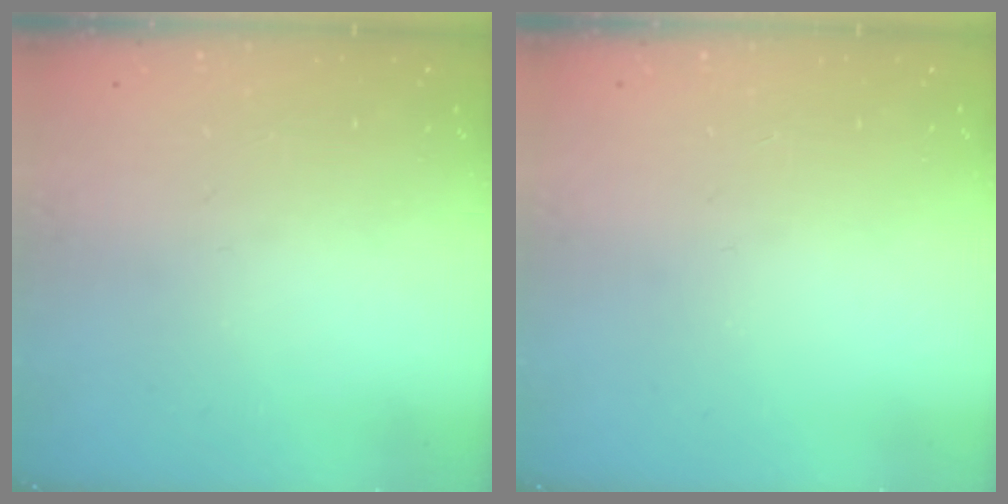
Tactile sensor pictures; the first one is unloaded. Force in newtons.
{"total": 0.0}